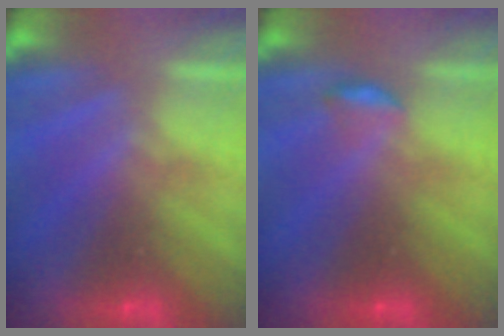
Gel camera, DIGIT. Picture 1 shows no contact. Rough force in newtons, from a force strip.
{"total": 2.8}